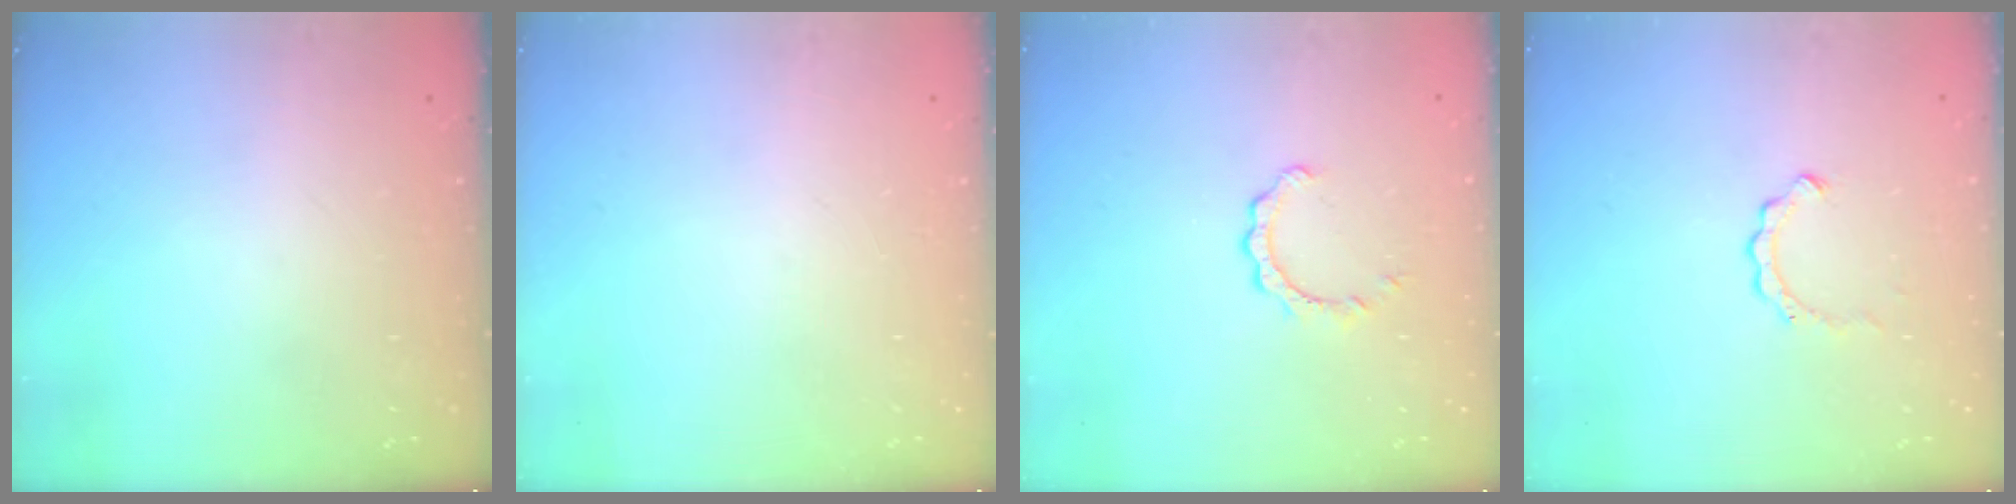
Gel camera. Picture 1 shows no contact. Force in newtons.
{"total": 0.0}
{"total": 2.6, "press": 2.6, "slide": 0.2}
{"total": 2.6, "press": 2.6, "slide": 0.3}